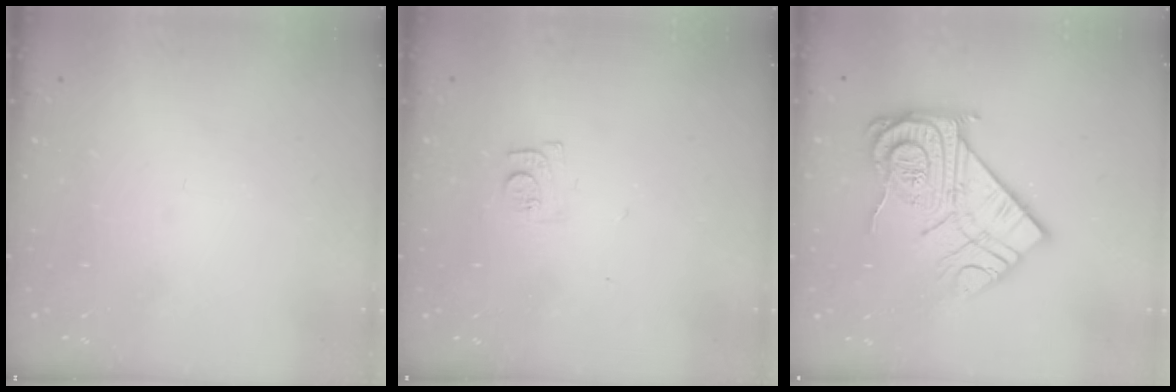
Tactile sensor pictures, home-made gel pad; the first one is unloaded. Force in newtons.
{"total": 5.3, "press": 5.2, "slide": 0.6}
{"total": 19.5, "press": 19.4, "slide": 1.6}